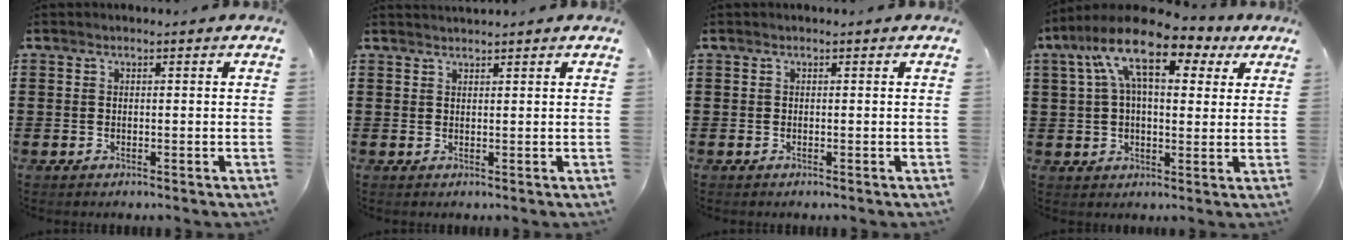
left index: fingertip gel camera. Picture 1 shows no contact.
{"total": 0.9, "force": [0.9, -0.1, 0.1], "torque": [-0.003, -0.002, 0.019]}
{"total": 0.0}
{"total": 12.6, "force": [6.5, 5.2, 9.5], "torque": [-0.196, -0.006, 0.113]}